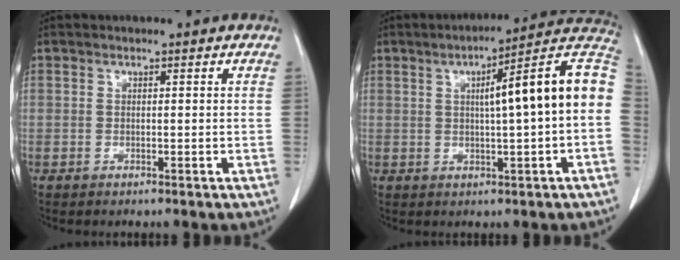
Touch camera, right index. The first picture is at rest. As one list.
[{"total": 14.3, "force": [1.3, 0.5, 14.2], "torque": [-0.193, 0.035, 0.012]}]